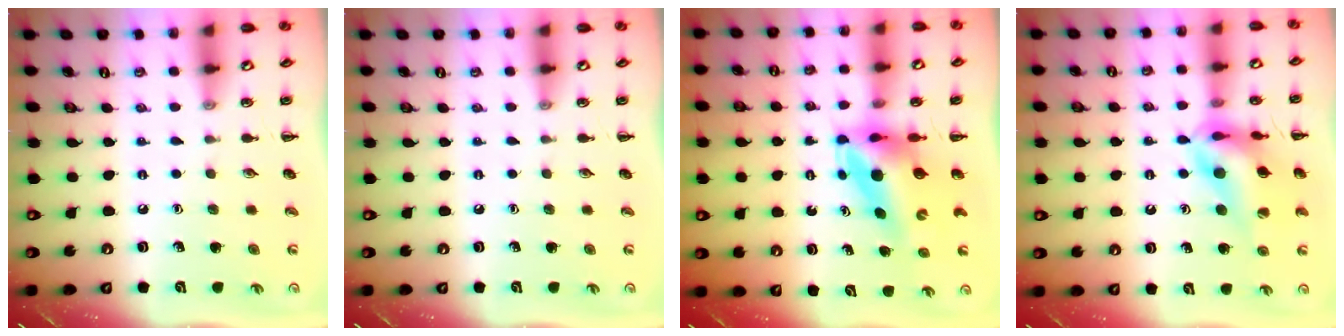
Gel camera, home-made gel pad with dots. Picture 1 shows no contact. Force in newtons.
{"total": 0.0}
{"total": 6.6, "press": 6.3, "slide": 1.9}
{"total": 14.3, "press": 13.9, "slide": 3.4}